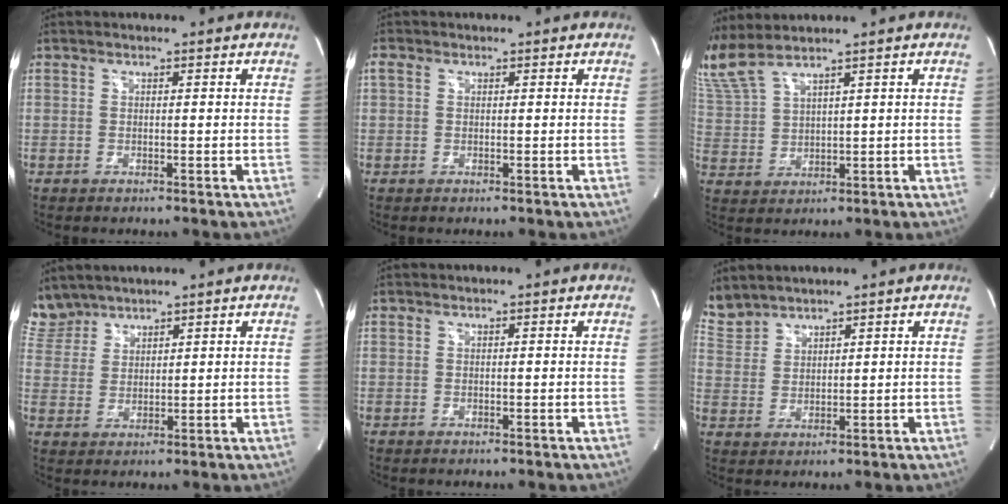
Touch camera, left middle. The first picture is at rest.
{"total": 1.1, "force": [0.4, 0.8, 0.6], "torque": [-0.017, 0.013, 0.008]}
{"total": 7.5, "force": [6.6, -0.1, 3.5], "torque": [-0.102, 0.011, 0.151]}
{"total": 5.8, "force": [5.5, 1.9, 0.0], "torque": [-0.009, 0.012, 0.123]}
{"total": 0.0}
{"total": 5.8, "force": [5.6, 1.6, 0.4], "torque": [-0.020, 0.012, 0.126]}